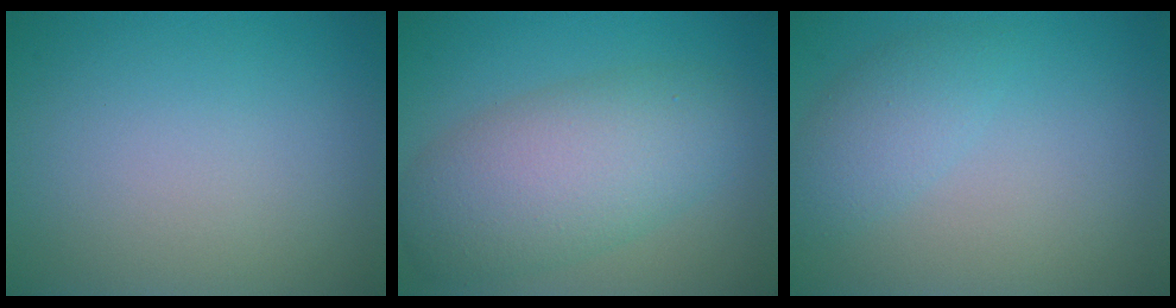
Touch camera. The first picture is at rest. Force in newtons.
{"total": 7.3, "press": 7.3, "slide": 0.1}
{"total": 2.5, "press": 2.5, "slide": 0.1}